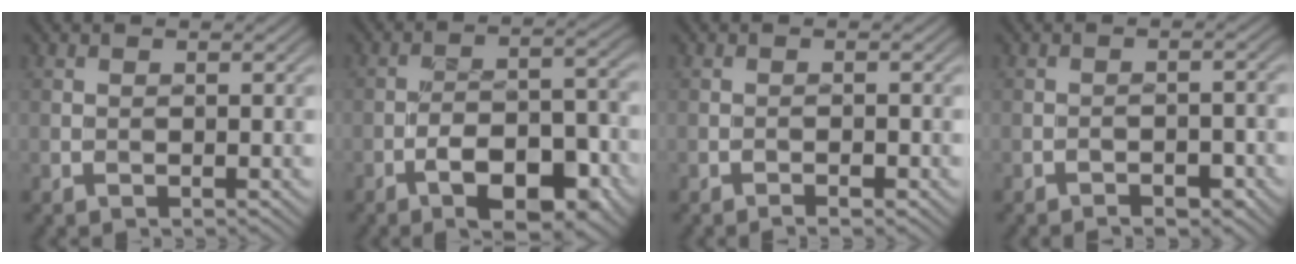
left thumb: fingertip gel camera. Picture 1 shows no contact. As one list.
[{"total": 9.5, "force": [-5.5, 3.5, 6.9], "torque": [-0.102, -0.001, -0.086]}, {"total": 1.4, "force": [-1.1, 0.1, 0.9], "torque": [-0.016, 0.000, -0.017]}, {"total": 3.2, "force": [-2.5, 1.0, 1.8], "torque": [-0.024, 0.010, -0.028]}]